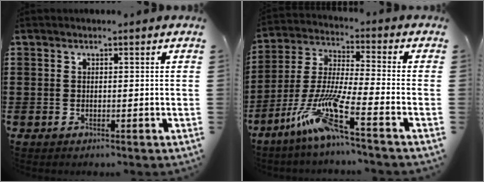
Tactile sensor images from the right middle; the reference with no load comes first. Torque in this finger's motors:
{"motor_torque": [1.61, -0.53, 1.05, 0.21]}